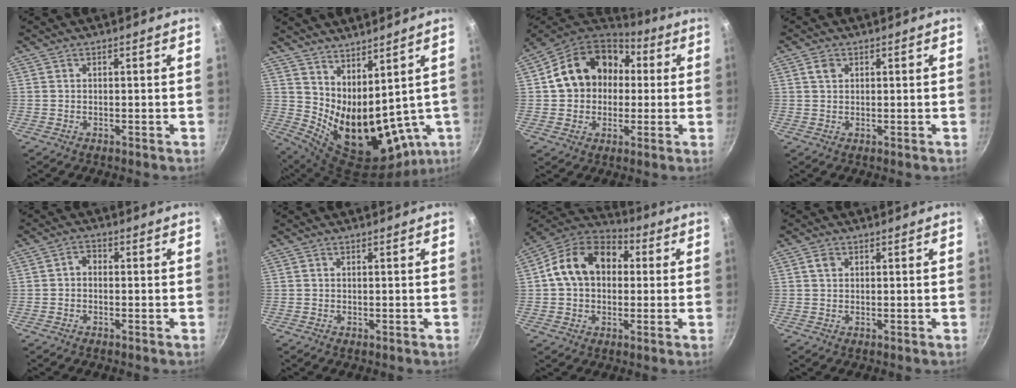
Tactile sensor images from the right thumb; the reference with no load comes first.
{"total": 17.6, "force": [5.1, 9.1, 14.1], "torque": [-0.202, -0.054, 0.122]}
{"total": 17.3, "force": [2.5, 14.1, 9.6], "torque": [-0.139, 0.040, 0.034]}
{"total": 1.9, "force": [0.8, 1.4, 1.1], "torque": [-0.013, 0.002, 0.013]}
{"total": 2.1, "force": [-0.5, 1.6, 1.3], "torque": [-0.024, 0.013, -0.014]}
{"total": 0.0}
{"total": 16.1, "force": [2.2, 12.0, 10.5], "torque": [-0.150, 0.036, 0.017]}
{"total": 1.6, "force": [0.6, 1.2, 0.9], "torque": [-0.011, 0.003, 0.008]}